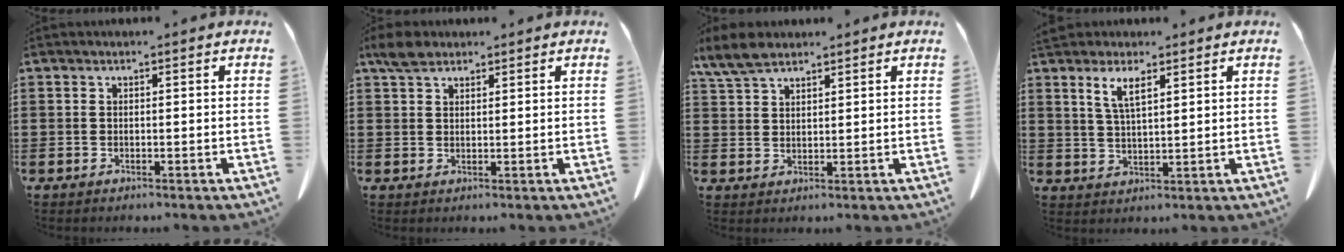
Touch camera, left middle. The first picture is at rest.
{"total": 3.6, "force": [2.7, 1.7, 1.6], "torque": [-0.040, 0.007, 0.052]}
{"total": 5.5, "force": [4.3, 2.0, 2.8], "torque": [-0.068, -0.001, 0.081]}
{"total": 4.5, "force": [2.7, 1.3, 3.4], "torque": [-0.074, 0.002, 0.049]}